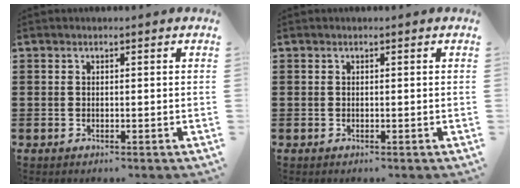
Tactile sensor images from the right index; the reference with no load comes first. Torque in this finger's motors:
{"motor_torque": [0.28, 1.04, 0.00, 0.00]}